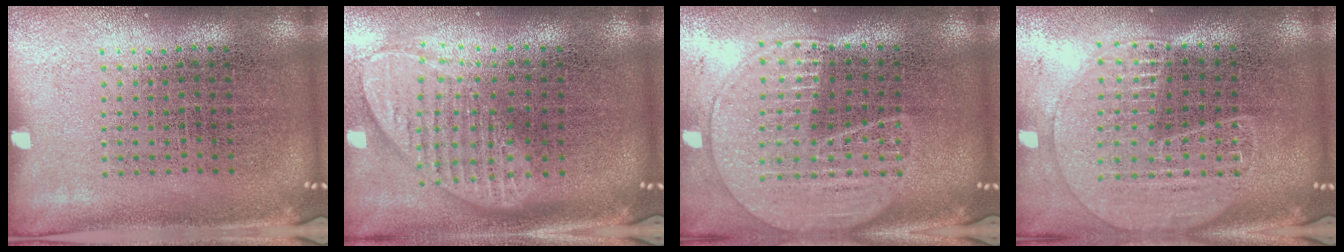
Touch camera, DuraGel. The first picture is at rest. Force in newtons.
{"total": 2.0, "press": 1.5, "slide": 1.2}
{"total": 2.0, "press": 1.8, "slide": 1.0}
{"total": 1.8, "press": 1.6, "slide": 0.7}